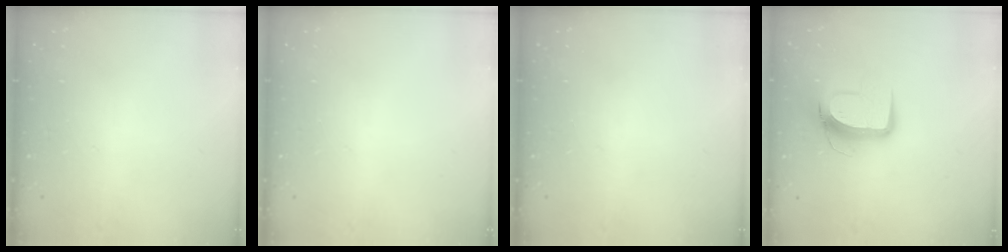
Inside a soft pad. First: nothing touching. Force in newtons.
{"total": 0.0}
{"total": 0.0}
{"total": 10.3, "press": 10.3, "slide": 0.8}